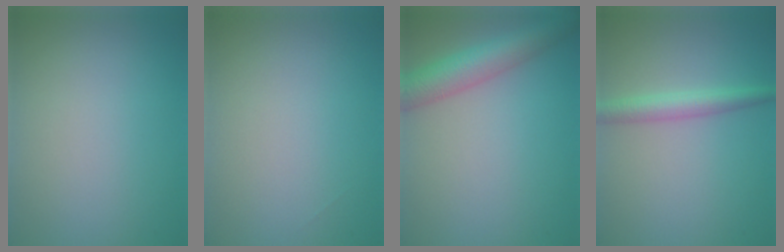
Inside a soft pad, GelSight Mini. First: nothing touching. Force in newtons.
{"total": 0.0}
{"total": 5.3, "press": 5.3, "slide": 0.2}
{"total": 2.7, "press": 2.7, "slide": 0.1}